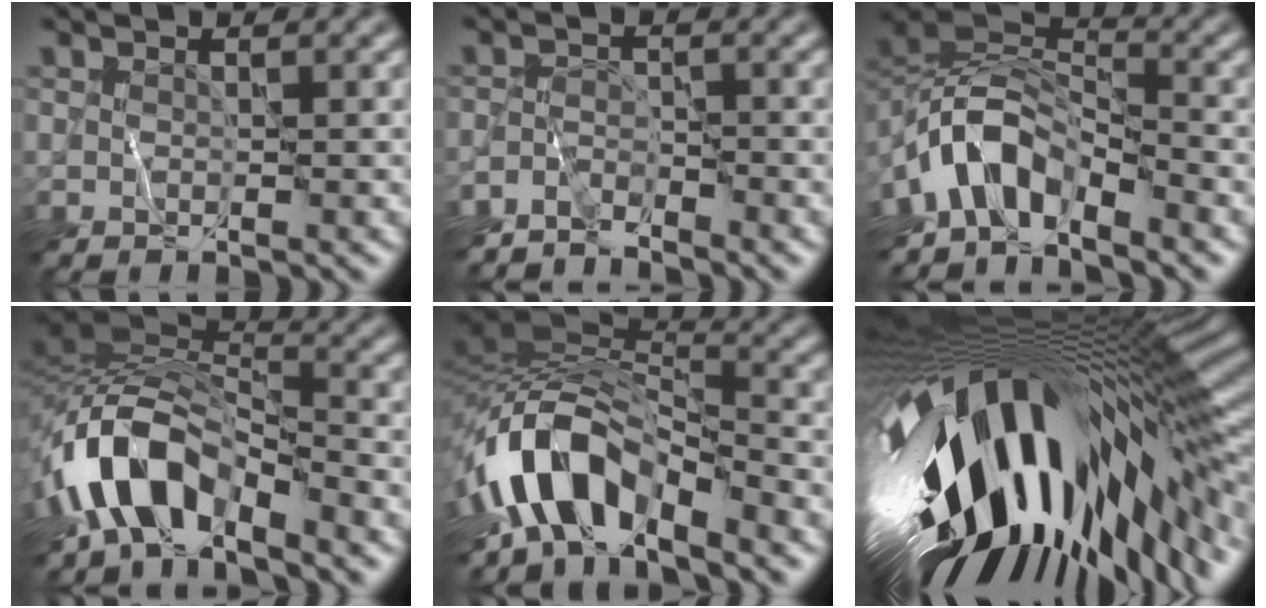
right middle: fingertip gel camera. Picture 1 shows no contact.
{"total": 3.0, "force": [-2.8, 0.6, 0.6], "torque": [-0.011, 0.000, -0.062]}
{"total": 6.1, "force": [-3.9, 3.0, 3.7], "torque": [-0.053, 0.007, -0.082]}
{"total": 8.7, "force": [-4.8, 4.1, 6.0], "torque": [-0.099, 0.011, -0.098]}
{"total": 9.7, "force": [-5.0, 4.5, 7.0], "torque": [-0.114, 0.014, -0.099]}
{"total": 19.0, "force": [-3.0, 8.5, 16.7], "torque": [-0.290, -0.046, -0.044]}